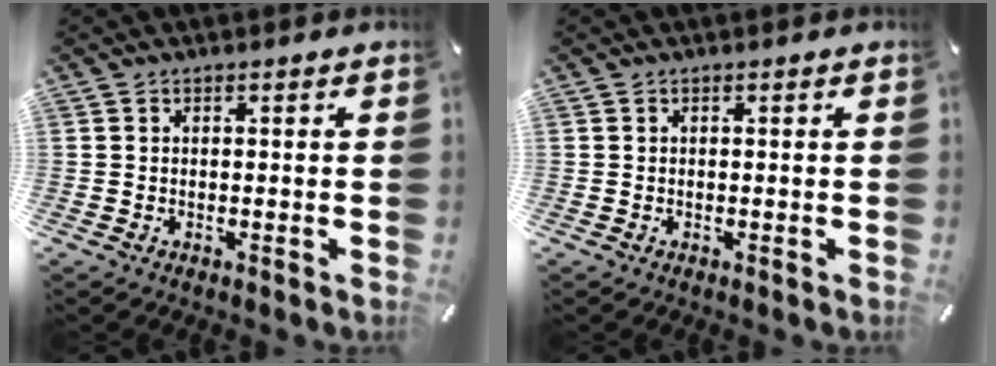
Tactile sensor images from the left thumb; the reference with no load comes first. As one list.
[{"total": 0.0}]